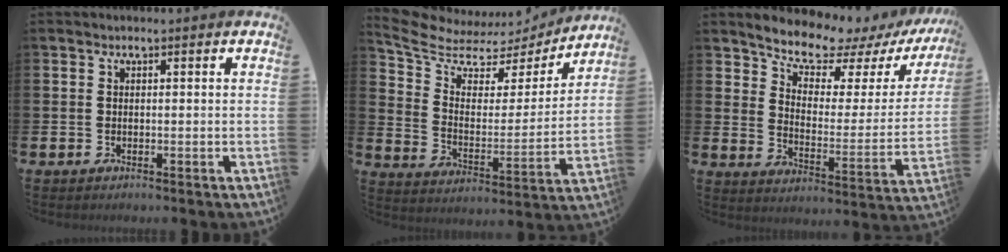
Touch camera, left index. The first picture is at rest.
{"total": 7.4, "force": [6.2, 3.5, 1.8], "torque": [-0.076, -0.046, 0.105]}
{"total": 8.1, "force": [7.4, 2.1, 2.3], "torque": [-0.068, -0.063, 0.124]}